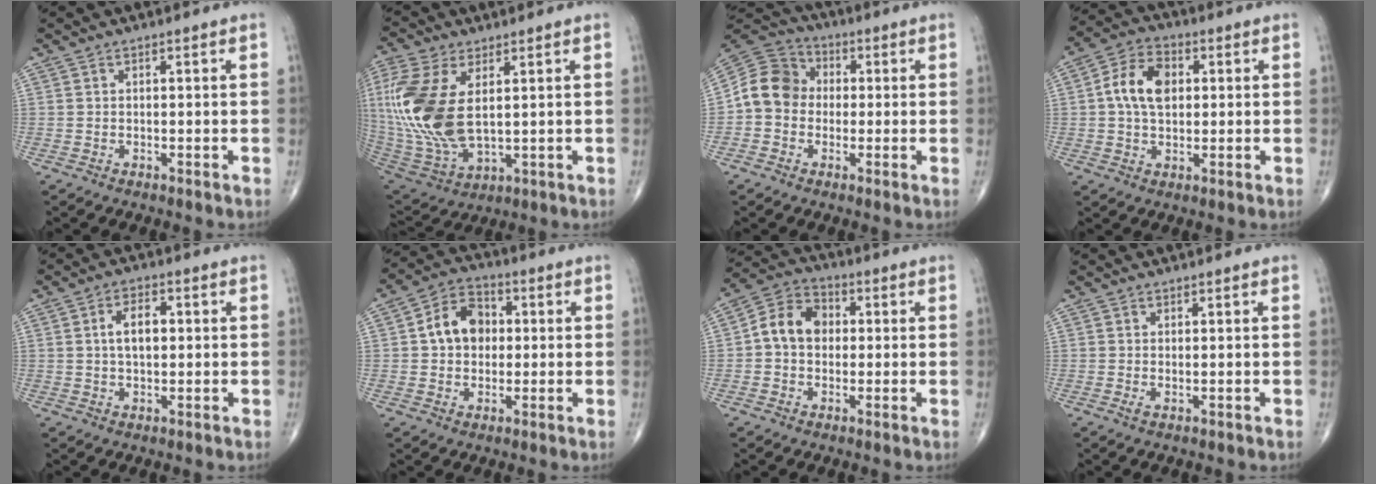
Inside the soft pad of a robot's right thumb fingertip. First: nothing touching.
{"total": 19.7, "force": [3.2, 10.4, 16.4], "torque": [-0.378, -0.021, 0.072]}
{"total": 10.0, "force": [-0.5, 8.8, 4.9], "torque": [-0.076, 0.034, -0.025]}
{"total": 9.5, "force": [1.3, 6.3, 6.9], "torque": [-0.120, 0.015, 0.018]}
{"total": 5.8, "force": [0.8, 3.3, 4.8], "torque": [-0.080, 0.008, 0.011]}
{"total": 9.5, "force": [1.0, 7.4, 5.9], "torque": [-0.074, 0.019, 0.008]}
{"total": 9.0, "force": [0.4, 7.1, 5.5], "torque": [-0.080, 0.028, -0.005]}
{"total": 0.9, "force": [0.1, 0.3, 0.8], "torque": [-0.019, -0.002, 0.003]}